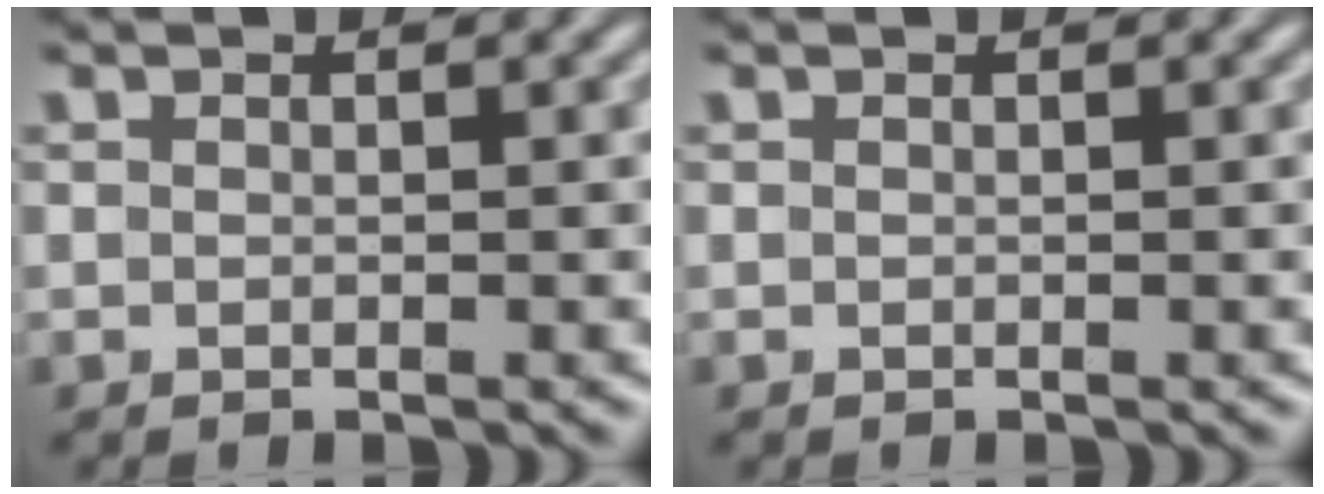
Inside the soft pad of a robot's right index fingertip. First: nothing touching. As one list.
[{"total": 0.0}]